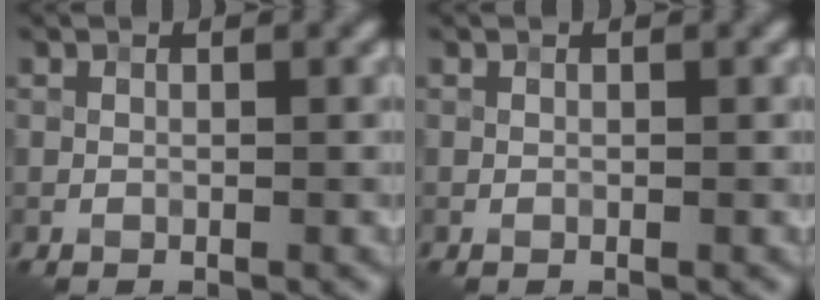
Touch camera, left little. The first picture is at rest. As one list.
[{"total": 0.0}]